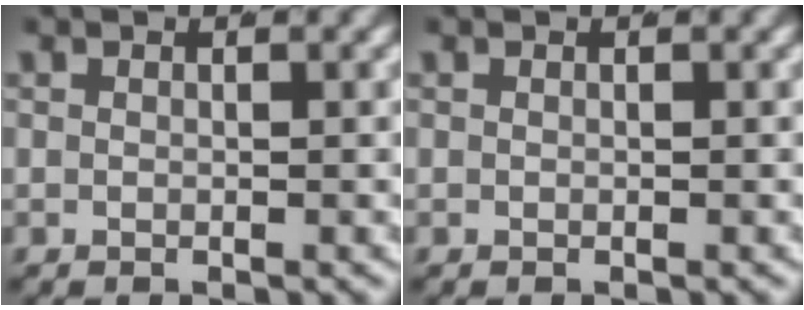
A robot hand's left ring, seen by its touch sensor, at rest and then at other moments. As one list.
[{"total": 0.0}]